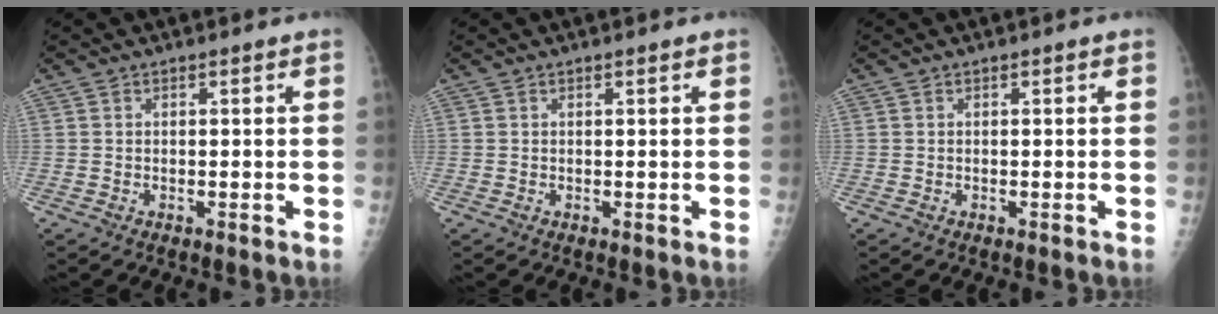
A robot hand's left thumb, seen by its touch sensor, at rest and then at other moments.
{"total": 0.5, "force": [0.3, 0.1, 0.4], "torque": [-0.005, 0.000, 0.004]}
{"total": 0.0}